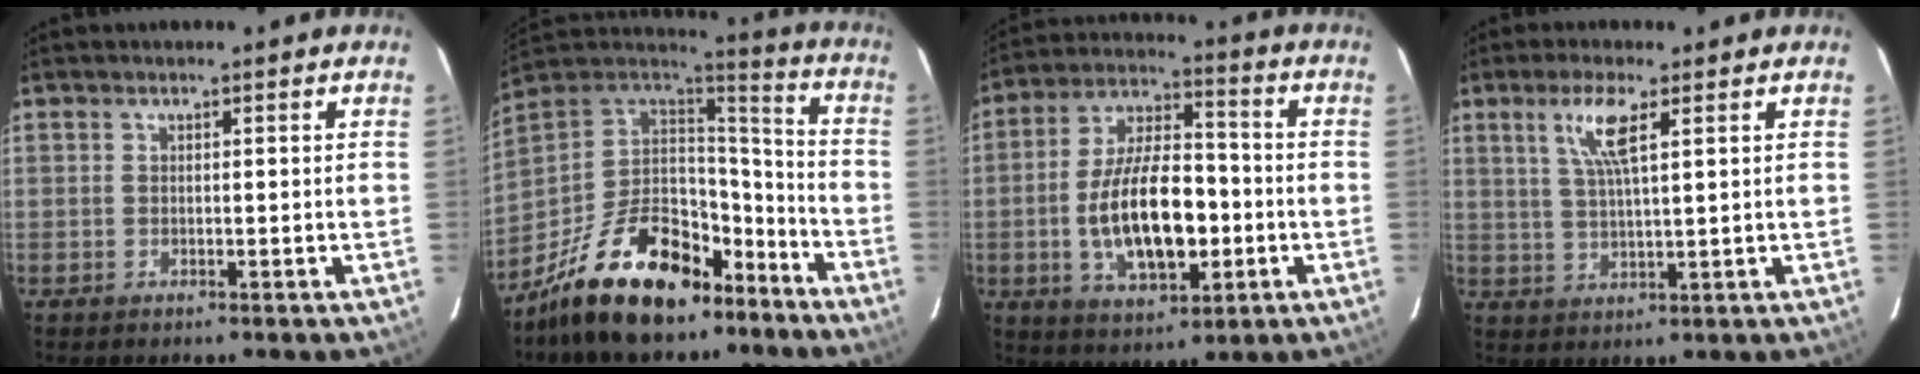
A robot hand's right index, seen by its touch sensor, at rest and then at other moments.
{"total": 24.1, "force": [-15.9, 11.7, 13.8], "torque": [-0.267, 0.017, -0.243]}
{"total": 16.8, "force": [-3.3, 7.9, 14.5], "torque": [-0.278, 0.010, -0.046]}
{"total": 6.2, "force": [2.8, 0.8, 5.4], "torque": [-0.109, 0.001, 0.056]}